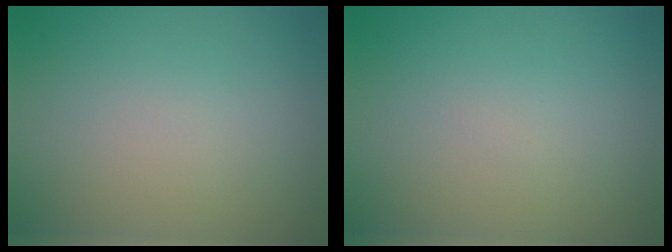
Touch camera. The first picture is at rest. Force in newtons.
{"total": 0.0}